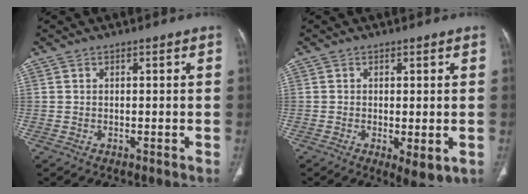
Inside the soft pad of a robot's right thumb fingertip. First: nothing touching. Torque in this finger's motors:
{"motor_torque": [-0.61, 0.03, -0.18, 0.07, -0.01]}